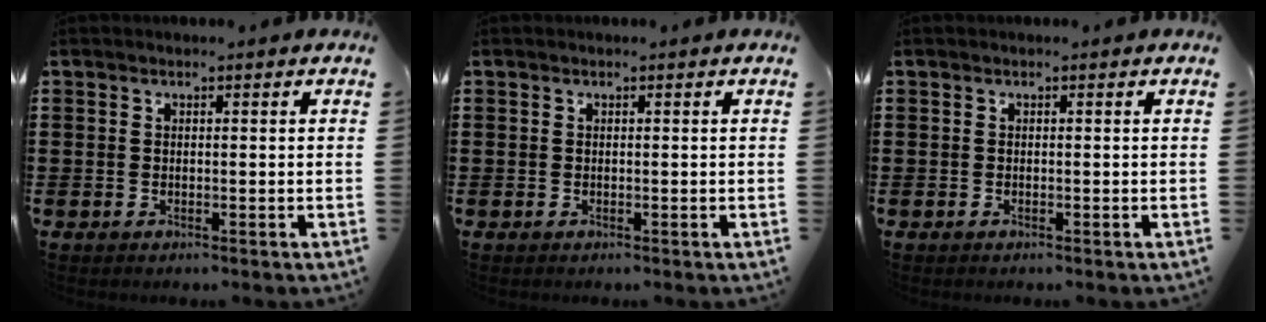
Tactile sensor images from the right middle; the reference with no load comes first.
{"total": 0.0}
{"total": 0.0}